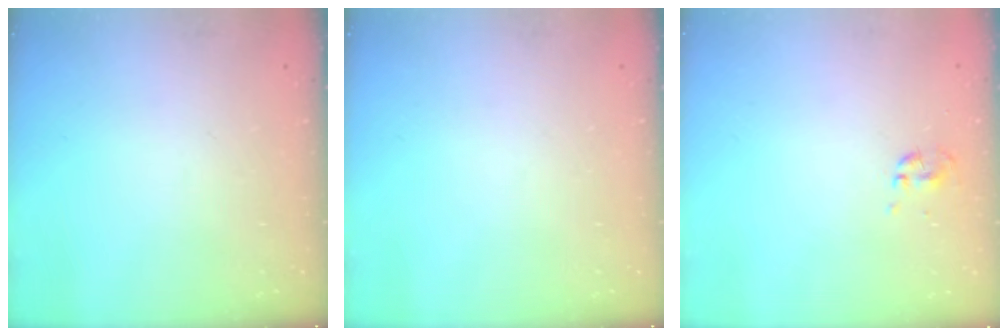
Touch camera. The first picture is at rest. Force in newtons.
{"total": 0.0}
{"total": 0.0}